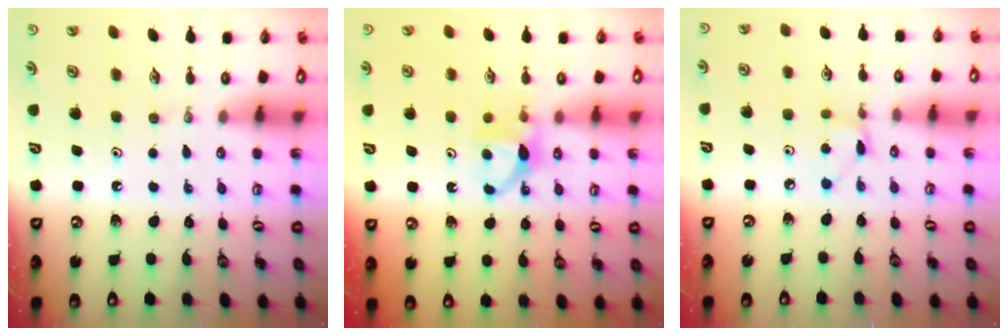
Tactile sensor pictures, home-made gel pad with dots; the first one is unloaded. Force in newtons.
{"total": 5.7, "press": 5.6, "slide": 0.8}
{"total": 4.4, "press": 4.3, "slide": 0.4}